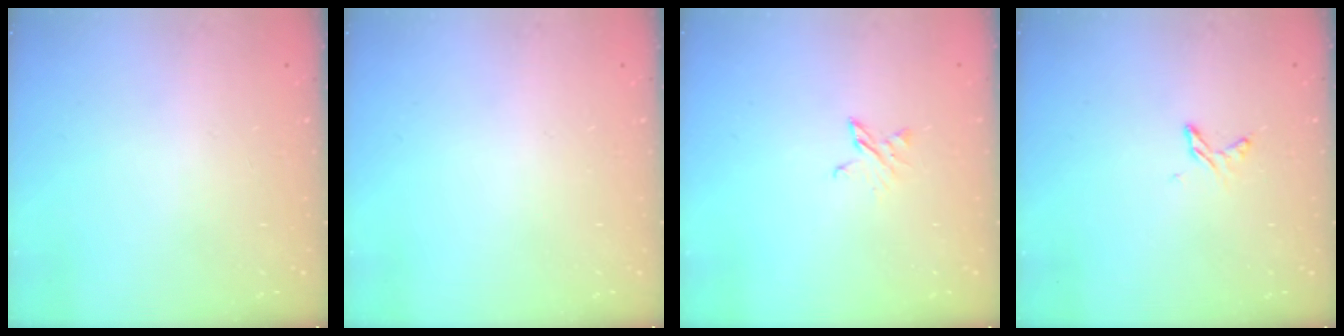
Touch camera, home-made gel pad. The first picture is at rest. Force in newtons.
{"total": 0.0}
{"total": 3.7, "press": 3.6, "slide": 0.4}
{"total": 4.2, "press": 4.1, "slide": 0.4}